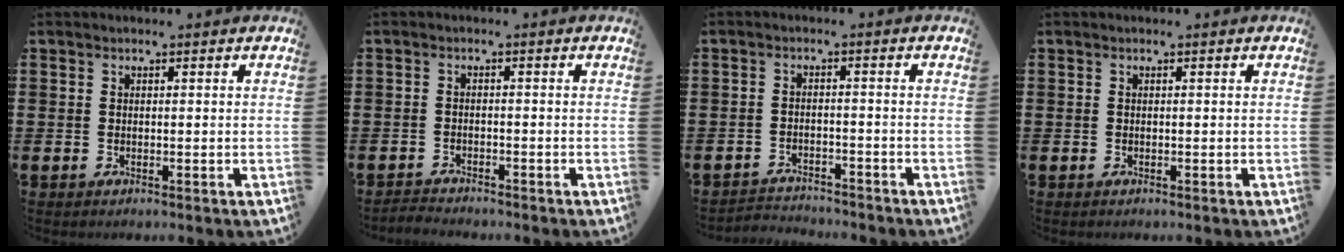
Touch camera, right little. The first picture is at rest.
{"total": 1.4, "force": [-1.4, 0.0, -0.1], "torque": [-0.003, 0.003, -0.029]}
{"total": 2.3, "force": [-2.3, 0.2, -0.2], "torque": [-0.004, 0.002, -0.052]}
{"total": 0.0}